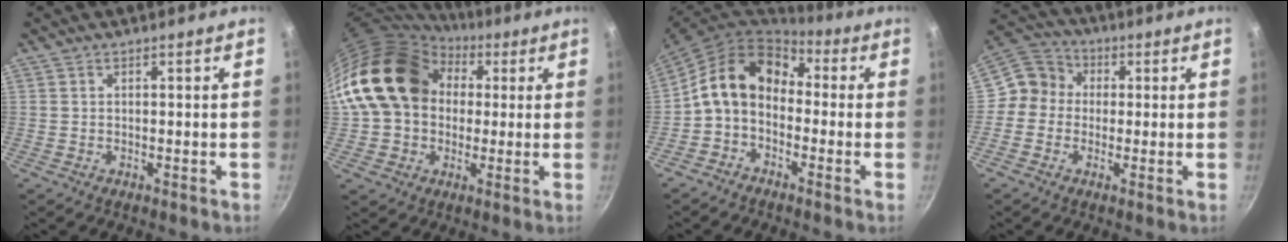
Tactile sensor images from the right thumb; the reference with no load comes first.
{"total": 18.1, "force": [3.8, 14.3, 10.4], "torque": [-0.156, 0.035, 0.060]}
{"total": 12.7, "force": [-0.5, 9.4, 8.5], "torque": [-0.142, 0.050, -0.035]}
{"total": 7.6, "force": [0.1, 7.2, 2.4], "torque": [-0.013, 0.018, -0.024]}